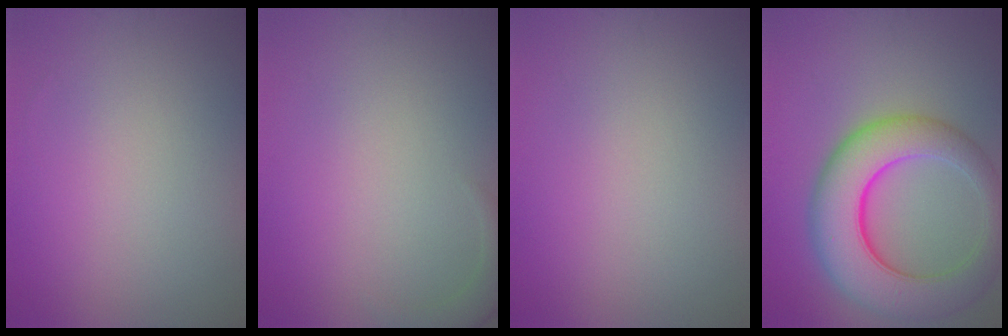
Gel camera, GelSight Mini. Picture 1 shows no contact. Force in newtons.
{"total": 1.7, "press": 1.7, "slide": 0.2}
{"total": 0.0}
{"total": 9.2, "press": 9.2, "slide": 0.6}